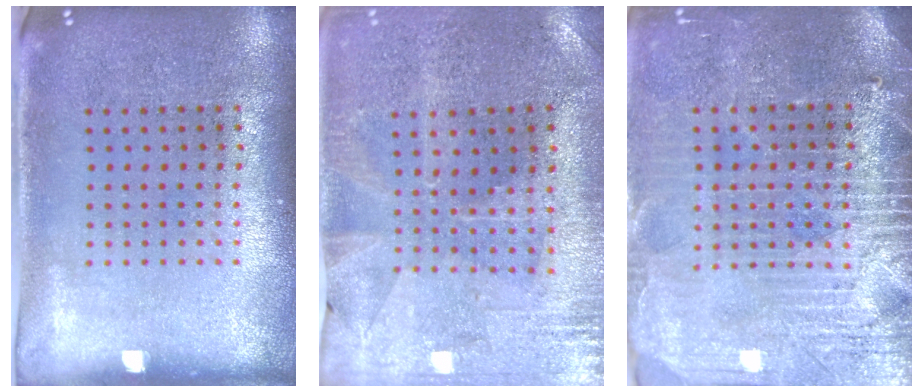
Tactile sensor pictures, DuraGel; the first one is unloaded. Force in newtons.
{"total": 0.5, "press": 0.5, "slide": 0.3}
{"total": 3.8, "press": 3.5, "slide": 1.5}